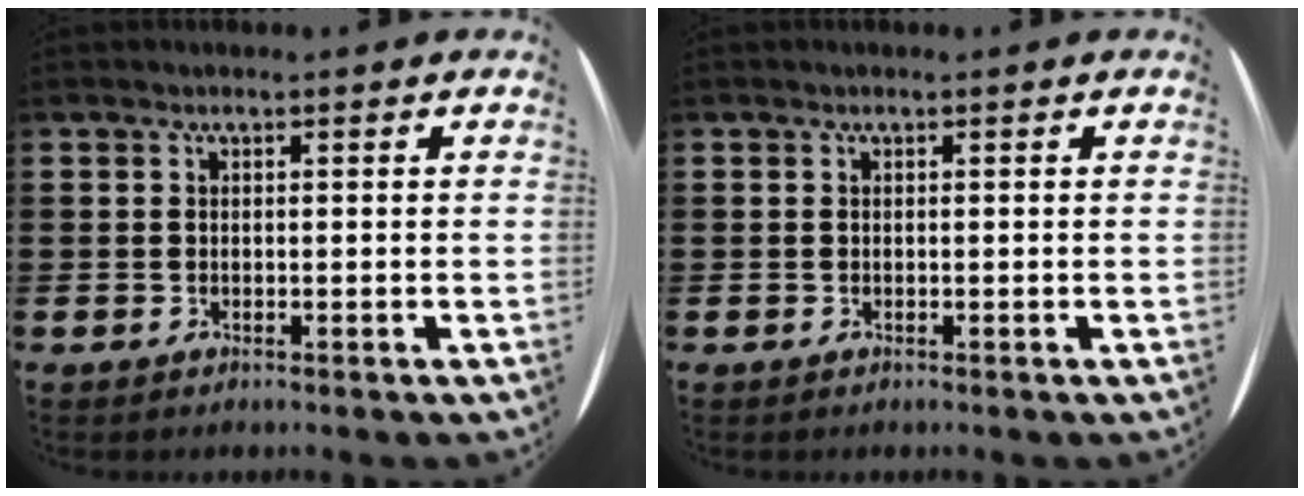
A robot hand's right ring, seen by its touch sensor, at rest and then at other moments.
{"total": 0.0}